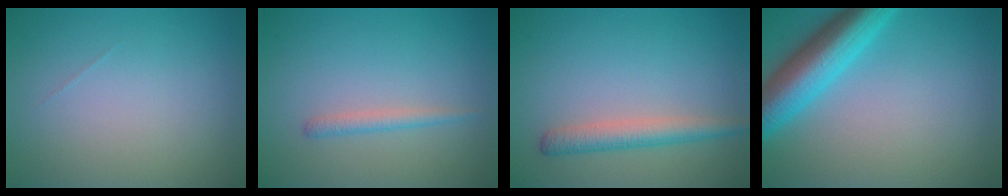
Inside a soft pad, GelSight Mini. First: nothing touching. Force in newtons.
{"total": 1.3, "press": 1.3, "slide": 0.0}
{"total": 2.8, "press": 2.8, "slide": 0.1}
{"total": 7.2, "press": 7.2, "slide": 0.2}